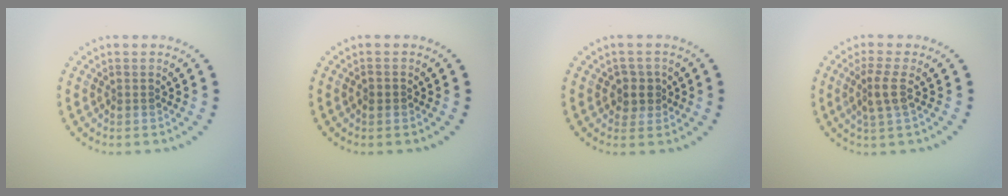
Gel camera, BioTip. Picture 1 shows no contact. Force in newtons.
{"total": 0.9, "press": 0.8, "slide": 0.3}
{"total": 2.1, "press": 1.8, "slide": 1.0}
{"total": 2.3, "press": 1.7, "slide": 1.6}